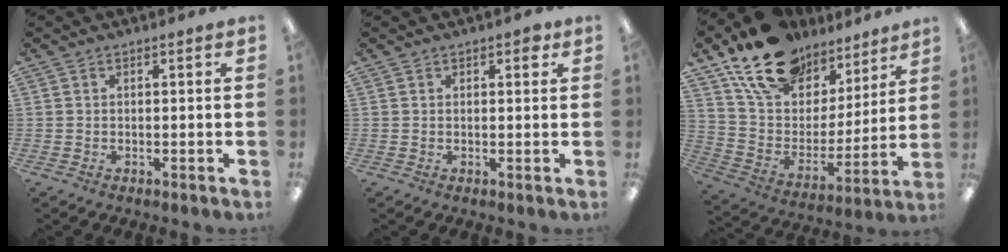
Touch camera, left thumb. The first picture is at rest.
{"total": 1.9, "force": [1.1, 1.0, 1.2], "torque": [-0.009, -0.003, 0.015]}
{"total": 17.7, "force": [13.2, 10.1, 6.2], "torque": [-0.124, -0.083, 0.243]}